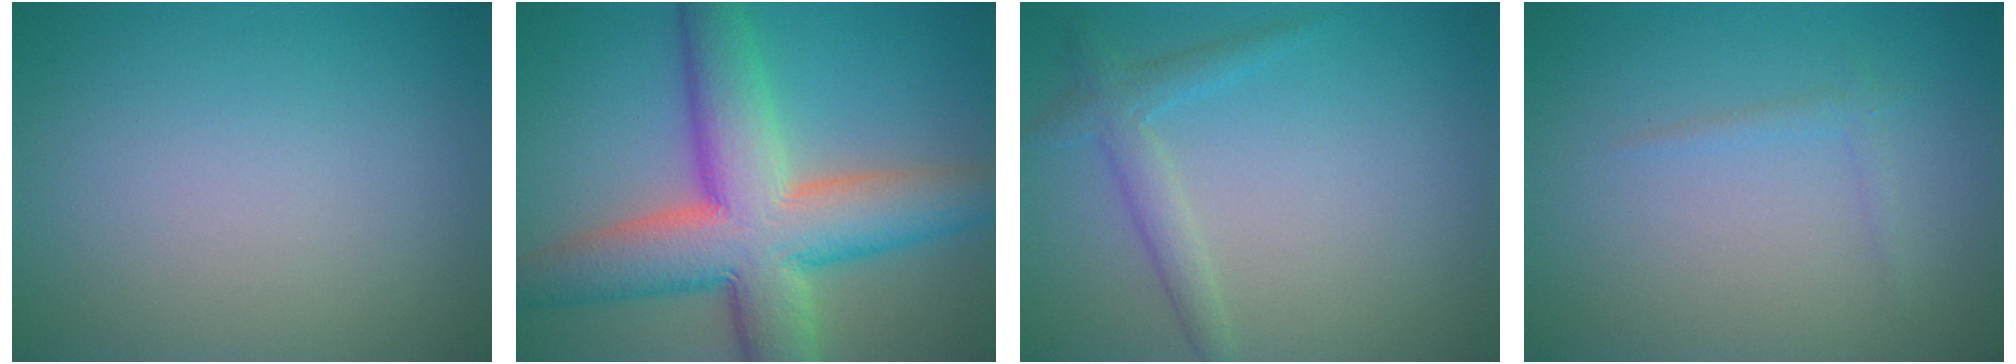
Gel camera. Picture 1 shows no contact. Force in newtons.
{"total": 11.6, "press": 11.6, "slide": 0.7}
{"total": 2.3, "press": 2.3, "slide": 0.1}
{"total": 0.8, "press": 0.8, "slide": 0.0}